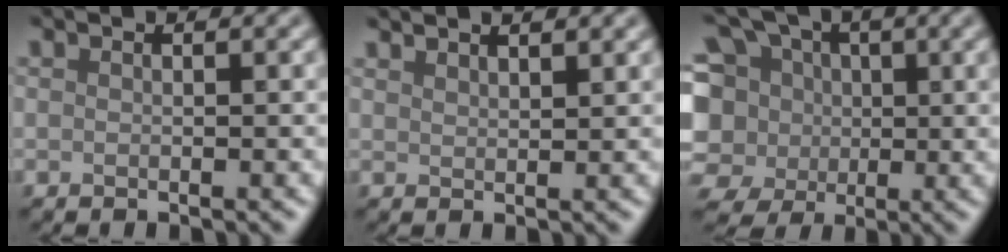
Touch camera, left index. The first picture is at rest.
{"total": 2.1, "force": [1.8, 0.4, 0.9], "torque": [-0.002, 0.005, 0.022]}
{"total": 9.3, "force": [0.0, 8.3, 4.2], "torque": [-0.107, 0.029, -0.031]}